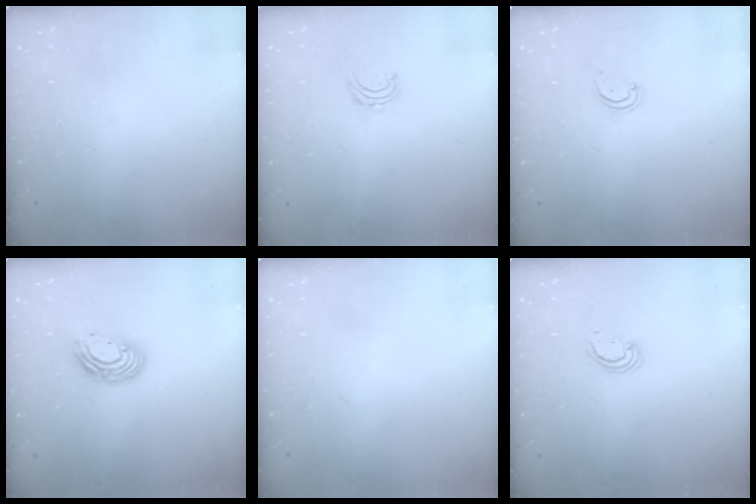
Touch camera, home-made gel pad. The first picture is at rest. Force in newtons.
{"total": 4.7, "press": 4.7, "slide": 0.4}
{"total": 2.6, "press": 2.6, "slide": 0.2}
{"total": 9.9, "press": 9.9, "slide": 0.8}
{"total": 0.0}
{"total": 2.6, "press": 2.5, "slide": 0.3}